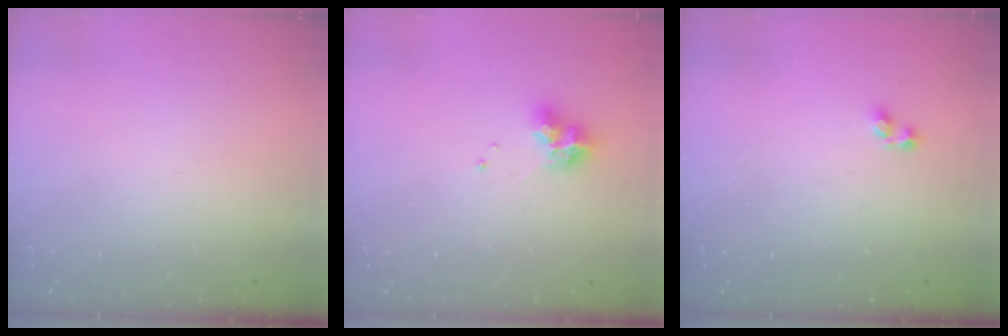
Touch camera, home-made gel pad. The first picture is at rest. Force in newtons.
{"total": 8.2, "press": 8.1, "slide": 1.1}
{"total": 1.9, "press": 1.9, "slide": 0.4}